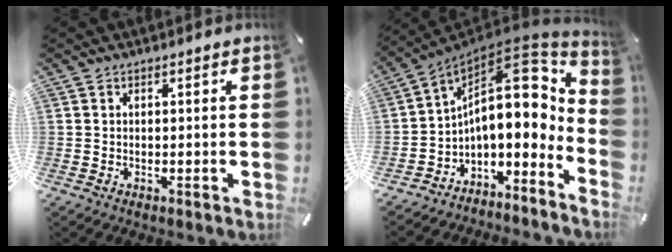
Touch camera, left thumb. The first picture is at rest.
{"total": 17.1, "force": [4.9, 10.3, 12.7], "torque": [-0.168, -0.058, 0.085]}